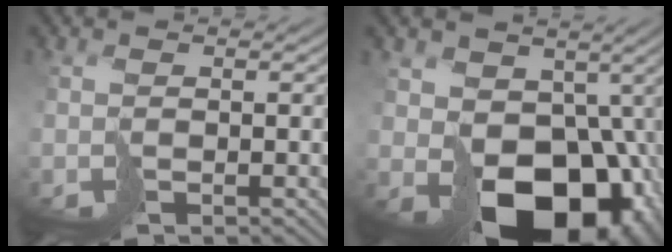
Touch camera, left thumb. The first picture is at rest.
{"total": 18.9, "force": [-3.7, 13.6, 12.5], "torque": [-0.189, -0.052, -0.034]}